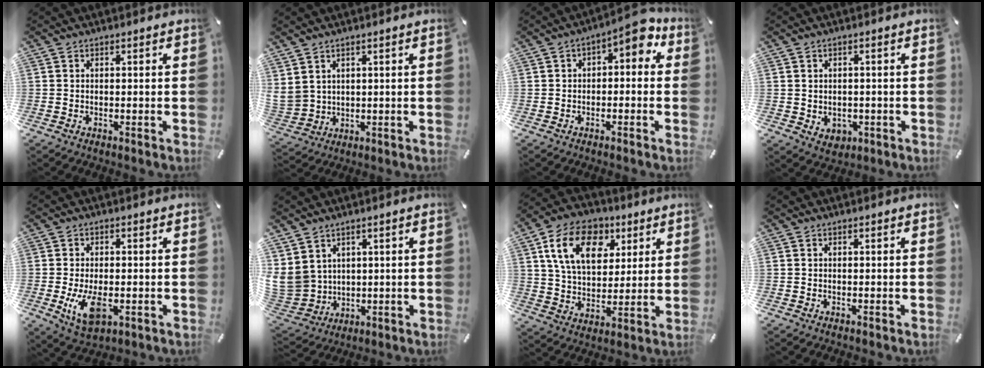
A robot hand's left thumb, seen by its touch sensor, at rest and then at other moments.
{"total": 4.5, "force": [2.7, 3.5, 0.9], "torque": [-0.044, -0.016, 0.049]}
{"total": 5.1, "force": [0.9, 2.8, 4.1], "torque": [-0.059, -0.002, 0.007]}
{"total": 3.1, "force": [0.0, 3.0, 0.7], "torque": [0.001, -0.001, 0.000]}
{"total": 7.8, "force": [-1.7, 4.2, 6.3], "torque": [-0.134, -0.009, -0.030]}
{"total": 8.9, "force": [3.7, 7.8, 2.3], "torque": [-0.092, -0.031, 0.073]}
{"total": 15.3, "force": [6.4, 10.5, 9.1], "torque": [-0.166, -0.004, 0.119]}
{"total": 0.0}